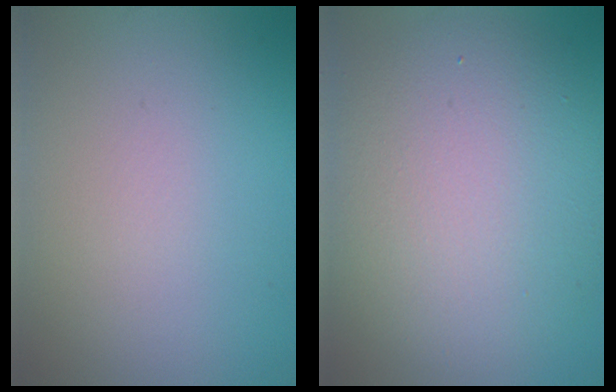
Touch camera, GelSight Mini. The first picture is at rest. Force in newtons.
{"total": 10.0, "press": 10.0, "slide": 0.3}